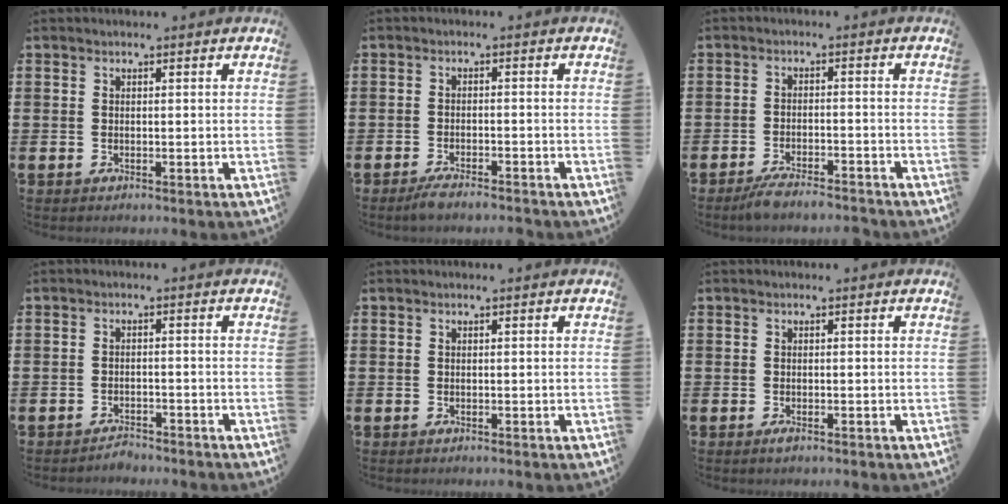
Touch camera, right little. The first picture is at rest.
{"total": 2.1, "force": [-1.9, 0.1, 0.9], "torque": [-0.017, 0.006, -0.037]}
{"total": 3.2, "force": [-2.9, 0.1, 1.3], "torque": [-0.022, 0.003, -0.057]}
{"total": 1.6, "force": [-1.6, 0.2, 0.0], "torque": [-0.005, 0.004, -0.034]}
{"total": 0.0}
{"total": 0.7, "force": [-0.3, 0.2, 0.6], "torque": [-0.011, -0.001, -0.005]}